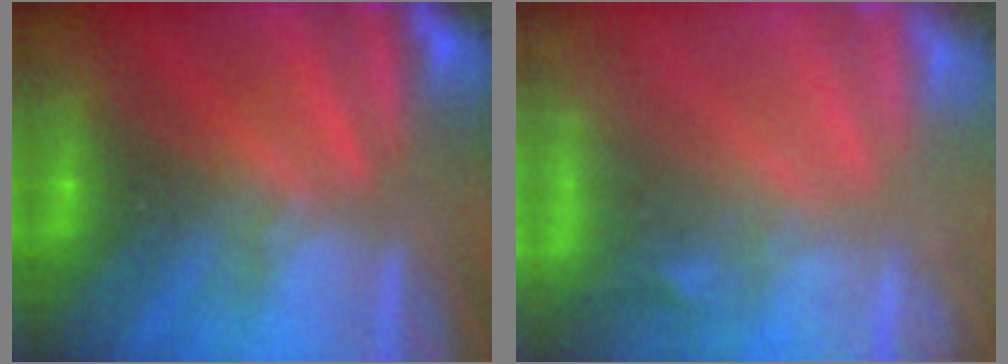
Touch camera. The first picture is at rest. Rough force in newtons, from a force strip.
{"total": 7.4}